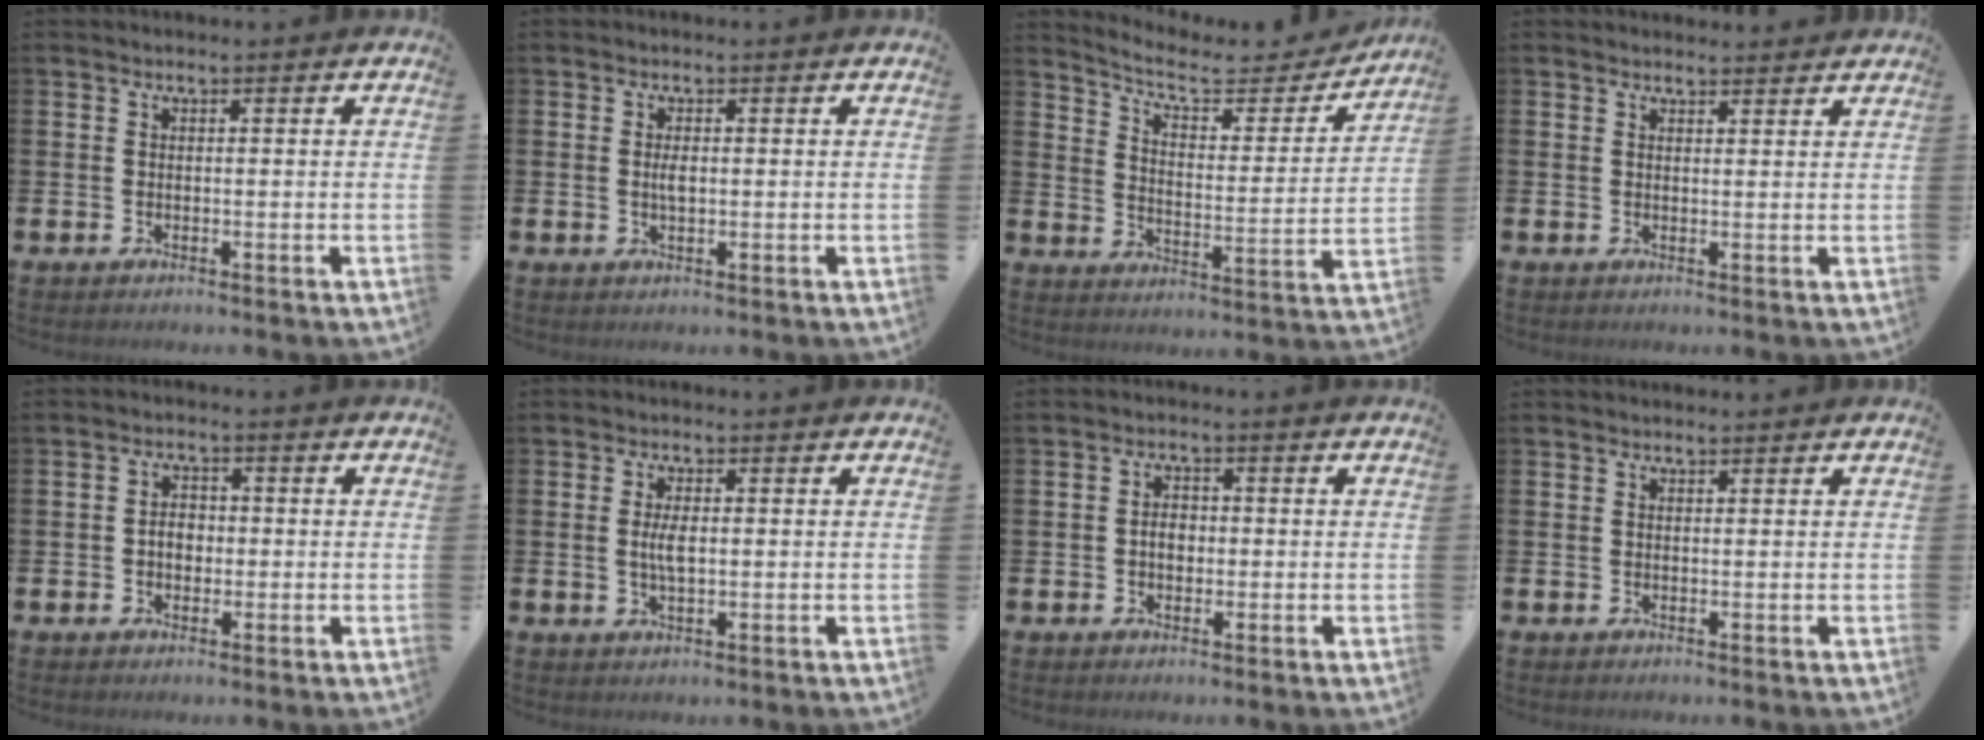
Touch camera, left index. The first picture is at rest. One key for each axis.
{"total": 1.7, "fx": 0.2, "fy": 0.7, "fz": 1.5, "tx": -0.019, "ty": -0.001, "tz": -0.001}
{"total": 7.9, "fx": 7.0, "fy": 2.3, "fz": 2.7, "tx": -0.072, "ty": -0.047, "tz": 0.117}
{"total": 1.8, "fx": 1.8, "fy": 0.3, "fz": -0.1, "tx": 0.011, "ty": -0.008, "tz": 0.030}
{"total": 2.7, "fx": -0.2, "fy": 2.0, "fz": 1.8, "tx": -0.015, "ty": -0.001, "tz": -0.011}
{"total": 3.1, "fx": 0.3, "fy": 1.2, "fz": 2.8, "tx": -0.043, "ty": -0.001, "tz": 0.001}
{"total": 2.5, "fx": -0.2, "fy": 1.7, "fz": 1.7, "tx": -0.013, "ty": 0.000, "tz": -0.009}
{"total": 0.8, "fx": 0.8, "fy": 0.1, "fz": 0.1, "tx": 0.010, "ty": -0.004, "tz": 0.012}